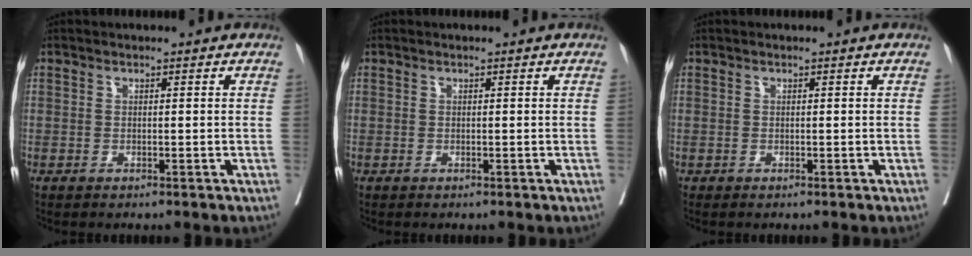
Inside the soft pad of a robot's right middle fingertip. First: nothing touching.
{"total": 0.0}
{"total": 0.0}